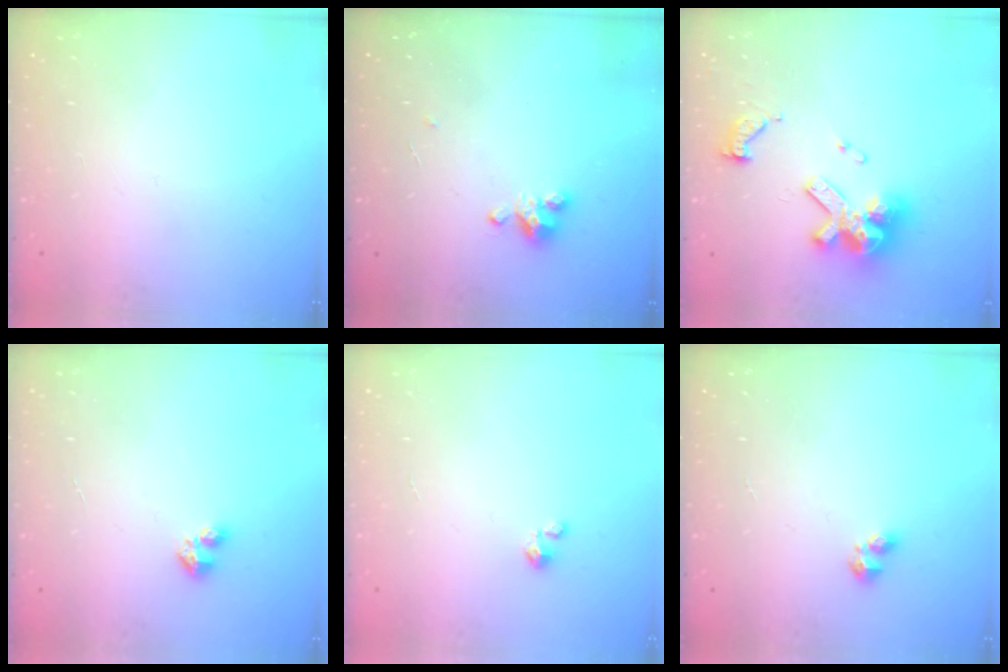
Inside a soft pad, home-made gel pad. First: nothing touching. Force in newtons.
{"total": 5.5, "press": 5.5, "slide": 0.4}
{"total": 12.9, "press": 12.8, "slide": 1.4}
{"total": 2.7, "press": 2.7, "slide": 0.3}
{"total": 1.5, "press": 1.5, "slide": 0.1}
{"total": 2.1, "press": 2.0, "slide": 0.8}